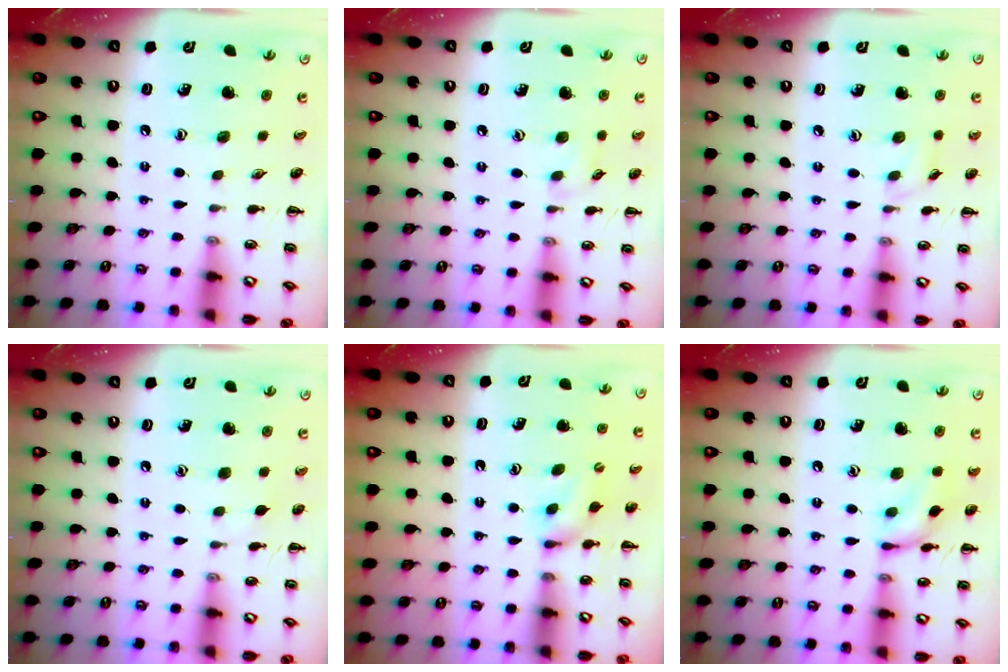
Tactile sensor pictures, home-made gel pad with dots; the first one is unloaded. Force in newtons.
{"total": 5.3, "press": 4.9, "slide": 2.0}
{"total": 3.9, "press": 3.6, "slide": 1.5}
{"total": 3.9, "press": 3.8, "slide": 0.9}
{"total": 5.6, "press": 5.3, "slide": 1.6}
{"total": 9.6, "press": 9.6, "slide": 0.6}